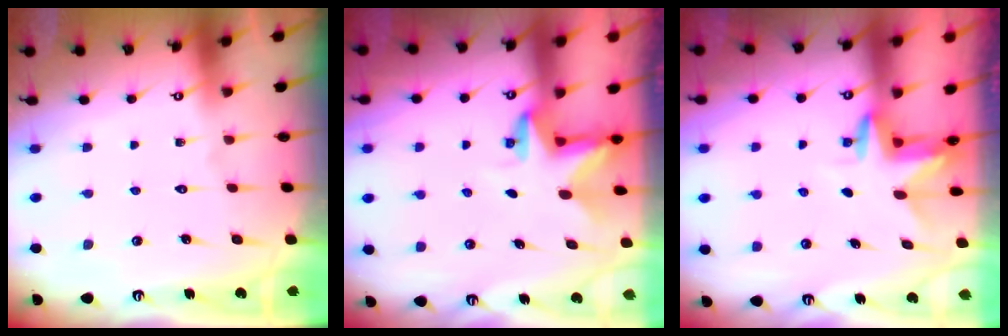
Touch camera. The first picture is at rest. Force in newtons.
{"total": 2.9, "press": 2.9, "slide": 0.2}
{"total": 3.2, "press": 3.2, "slide": 0.3}